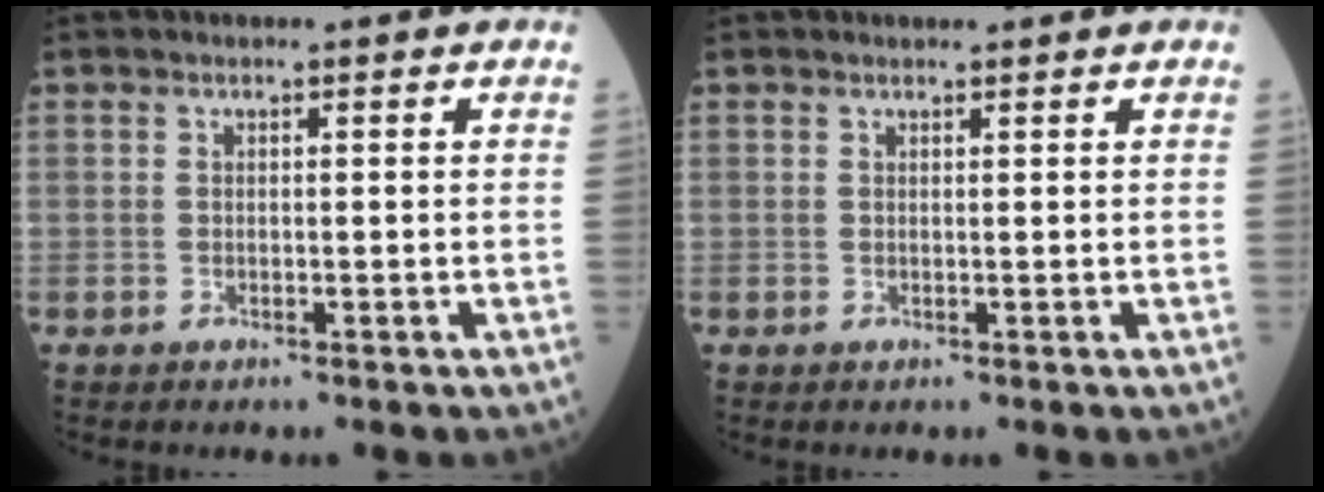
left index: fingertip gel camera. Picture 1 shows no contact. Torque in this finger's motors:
{"motor_torque": [0.14, -0.28, -0.19, -0.03]}